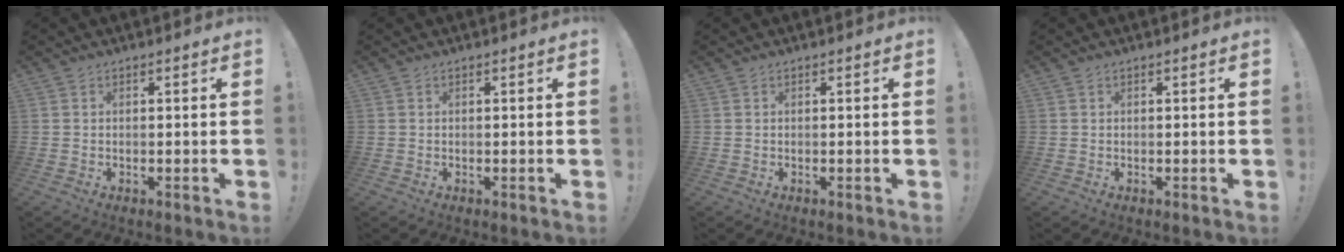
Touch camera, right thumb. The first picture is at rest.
{"total": 0.0}
{"total": 0.0}
{"total": 0.0}